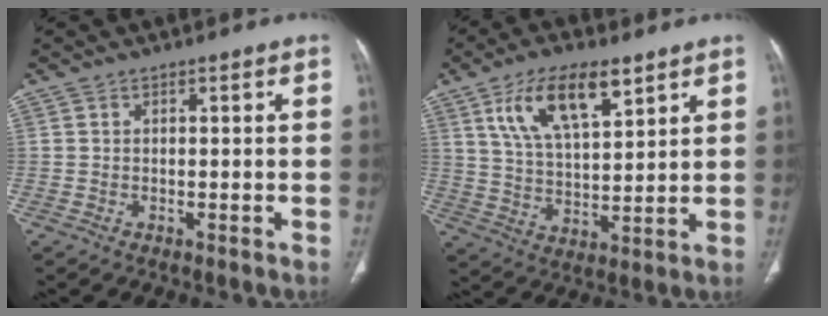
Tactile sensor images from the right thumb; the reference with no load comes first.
{"total": 13.9, "force": [7.4, 5.8, 10.3], "torque": [-0.165, -0.023, 0.140]}